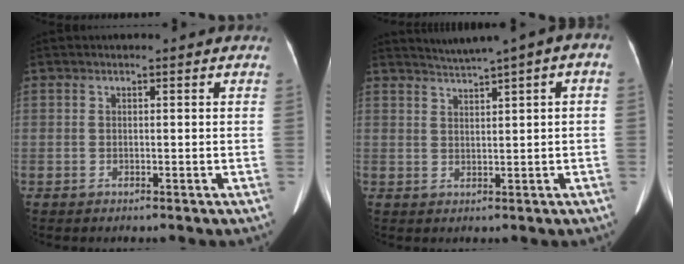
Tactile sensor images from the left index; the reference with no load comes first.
{"total": 4.3, "force": [2.3, 0.2, 3.6], "torque": [-0.056, 0.025, 0.042]}